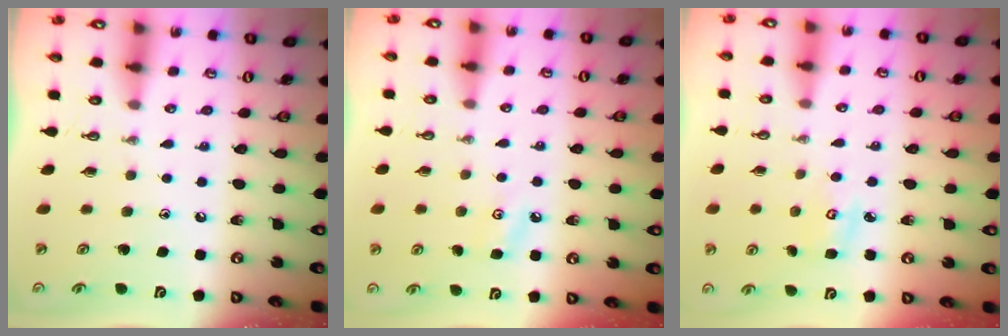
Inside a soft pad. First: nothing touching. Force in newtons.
{"total": 4.1, "press": 4.0, "slide": 0.7}
{"total": 4.4, "press": 4.4, "slide": 0.3}